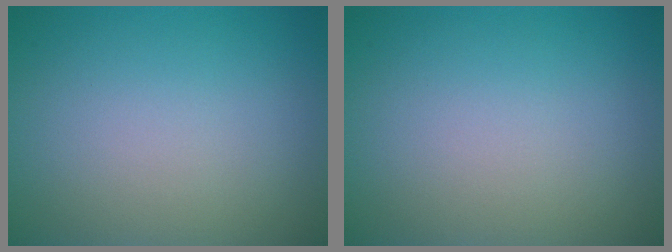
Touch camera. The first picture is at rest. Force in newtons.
{"total": 0.0}